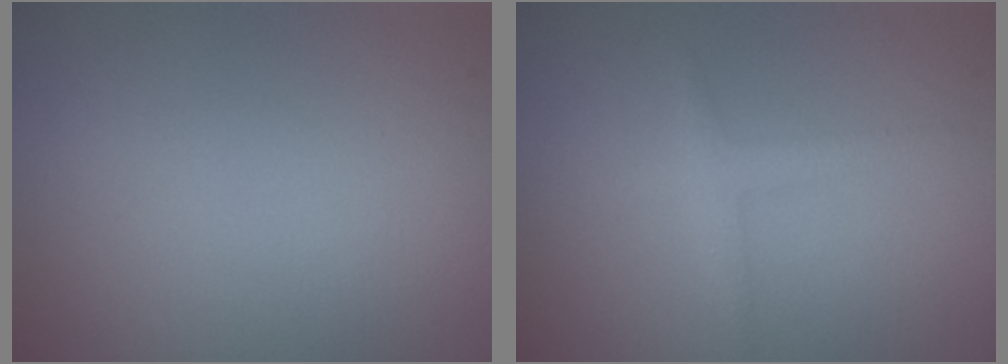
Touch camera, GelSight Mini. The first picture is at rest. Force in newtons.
{"total": 1.6, "press": 1.6, "slide": 0.1}